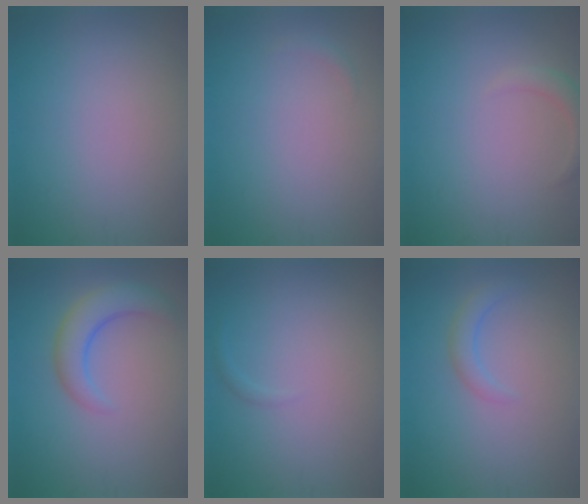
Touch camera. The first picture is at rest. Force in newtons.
{"total": 0.5, "press": 0.5, "slide": 0.0}
{"total": 1.6, "press": 1.6, "slide": 0.1}
{"total": 3.8, "press": 3.7, "slide": 0.4}
{"total": 0.5, "press": 0.5, "slide": 0.1}
{"total": 1.6, "press": 1.6, "slide": 0.2}